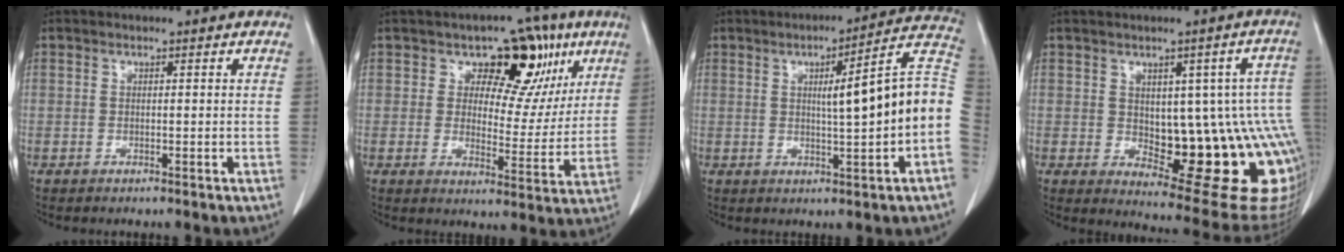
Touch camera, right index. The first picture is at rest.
{"total": 10.9, "force": [5.5, 6.8, 6.5], "torque": [-0.059, 0.015, 0.077]}
{"total": 13.8, "force": [-0.4, 0.1, 13.8], "torque": [-0.177, 0.023, -0.011]}
{"total": 19.2, "force": [-2.3, 7.0, 17.7], "torque": [-0.141, 0.019, -0.001]}